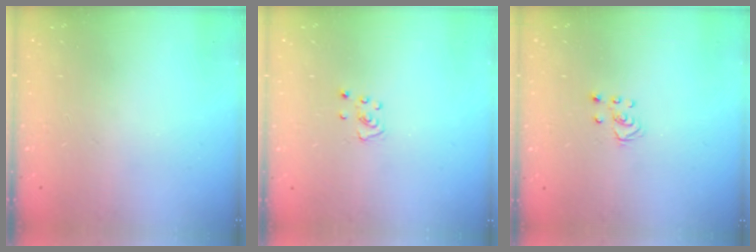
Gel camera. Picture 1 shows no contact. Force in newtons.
{"total": 3.3, "press": 3.3, "slide": 0.3}
{"total": 2.5, "press": 2.5, "slide": 0.2}